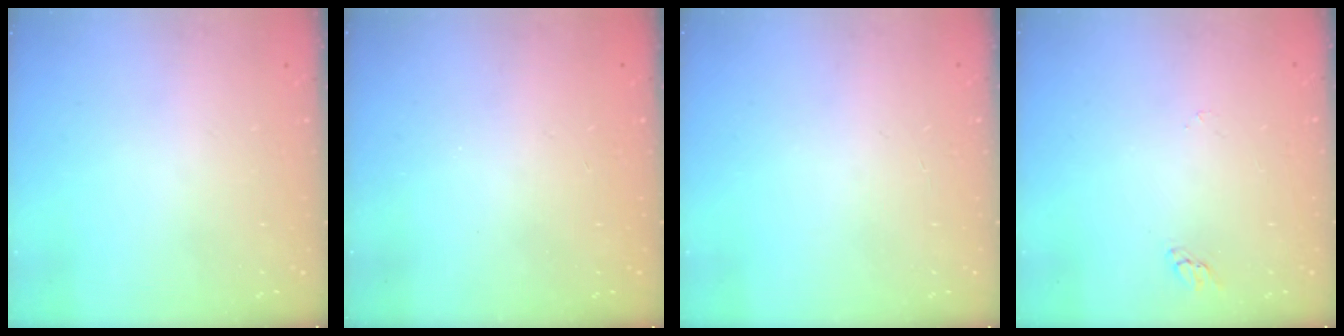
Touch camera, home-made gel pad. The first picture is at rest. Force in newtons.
{"total": 0.0}
{"total": 2.4, "press": 2.4, "slide": 0.2}
{"total": 2.2, "press": 2.2, "slide": 0.2}